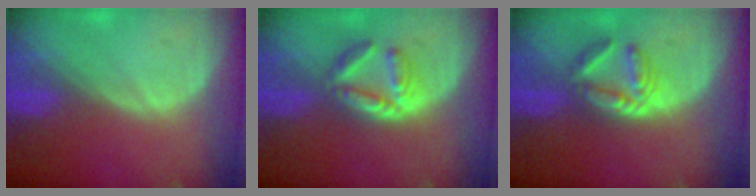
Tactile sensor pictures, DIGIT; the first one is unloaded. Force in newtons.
{"total": 5.1, "press": 5.0, "slide": 1.1}
{"total": 6.0, "press": 5.3, "slide": 2.7}